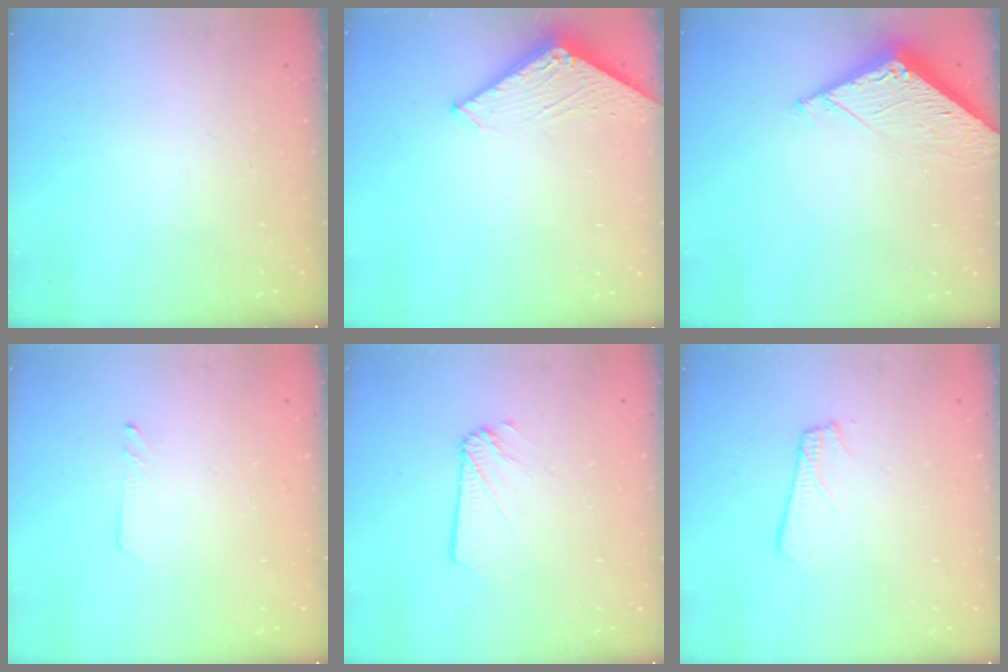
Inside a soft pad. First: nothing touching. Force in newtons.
{"total": 2.9, "press": 2.9, "slide": 0.3}
{"total": 5.7, "press": 5.7, "slide": 0.2}
{"total": 1.6, "press": 1.6, "slide": 0.1}
{"total": 2.3, "press": 2.3, "slide": 0.2}
{"total": 1.8, "press": 1.8, "slide": 0.1}